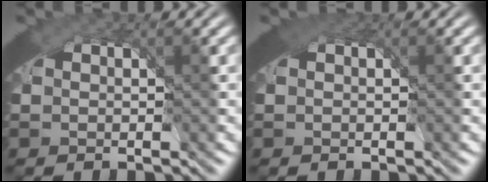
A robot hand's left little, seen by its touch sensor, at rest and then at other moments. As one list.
[{"total": 1.5, "force": [0.8, 0.9, 0.9], "torque": [-0.017, -0.003, 0.013]}]